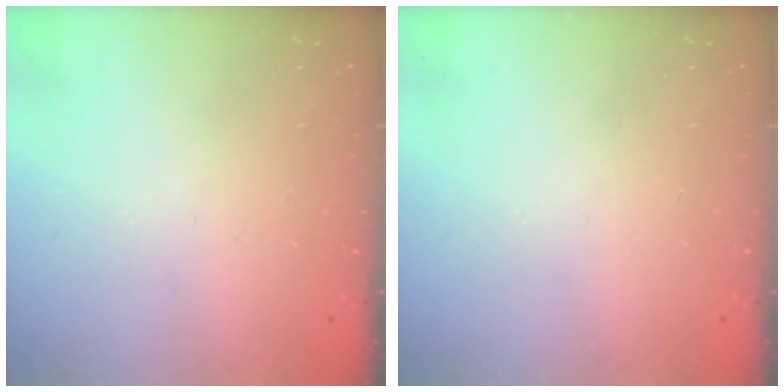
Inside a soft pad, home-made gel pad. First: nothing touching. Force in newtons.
{"total": 0.0}